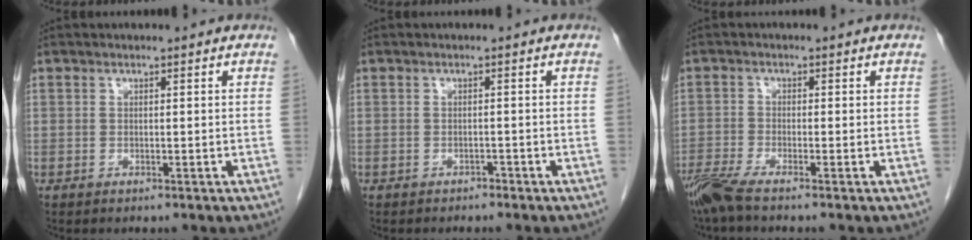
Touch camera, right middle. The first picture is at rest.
{"total": 1.0, "force": [-0.9, 0.4, 0.2], "torque": [-0.006, 0.001, -0.014]}
{"total": 4.1, "force": [-3.3, -0.3, 2.3], "torque": [-0.052, -0.014, -0.073]}